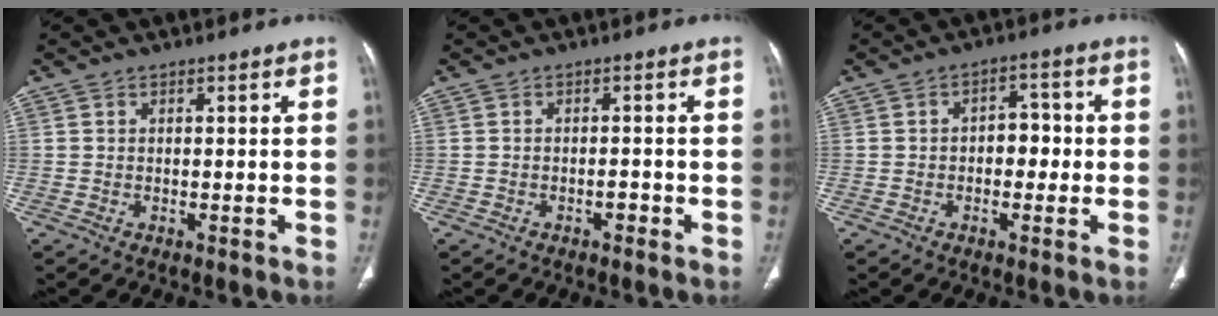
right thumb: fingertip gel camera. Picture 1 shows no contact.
{"total": 1.2, "force": [-0.8, 0.6, 0.7], "torque": [-0.006, 0.006, -0.014]}
{"total": 4.9, "force": [-0.5, 3.4, 3.4], "torque": [-0.022, 0.019, -0.015]}